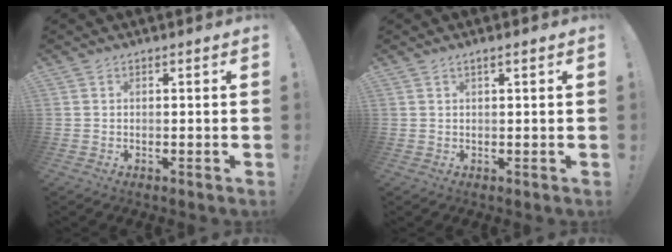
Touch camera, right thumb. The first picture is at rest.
{"total": 1.4, "force": [0.7, -0.1, 1.3], "torque": [-0.024, 0.000, 0.010]}